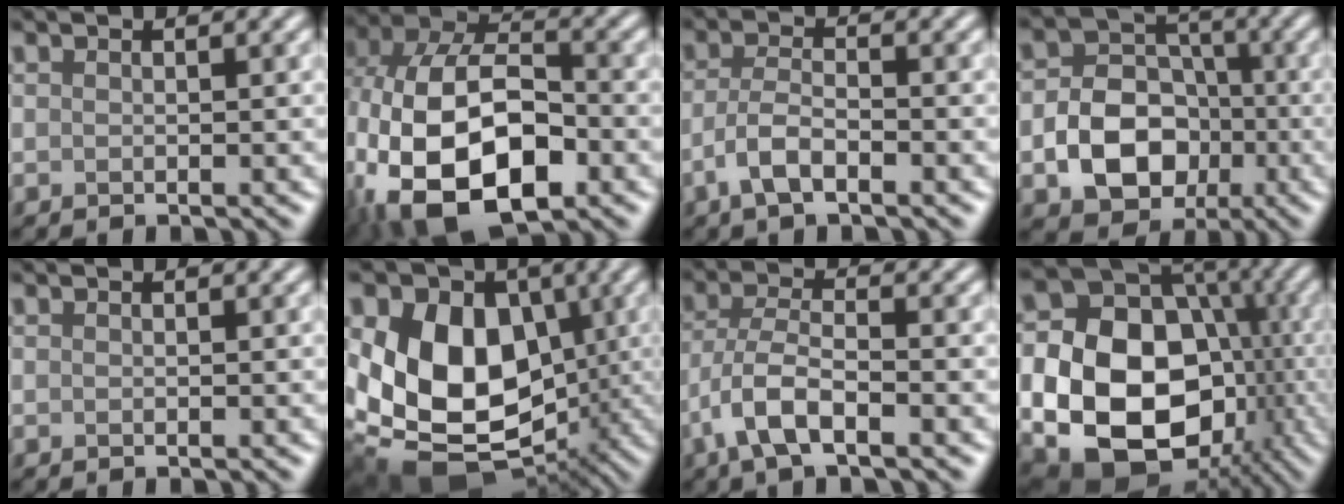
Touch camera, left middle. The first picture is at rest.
{"total": 16.7, "force": [-4.6, 10.5, 12.1], "torque": [-0.236, -0.015, -0.074]}
{"total": 3.3, "force": [-1.6, 1.2, 2.6], "torque": [-0.057, 0.001, -0.036]}
{"total": 7.3, "force": [-2.1, 5.7, 4.1], "torque": [-0.064, -0.006, -0.039]}
{"total": 0.0}
{"total": 15.3, "force": [0.2, 11.4, 10.2], "torque": [-0.151, 0.000, -0.004]}
{"total": 5.2, "force": [-2.5, 2.0, 4.1], "torque": [-0.088, -0.001, -0.055]}
{"total": 19.3, "force": [-3.0, 15.8, 10.7], "torque": [-0.184, -0.039, -0.058]}